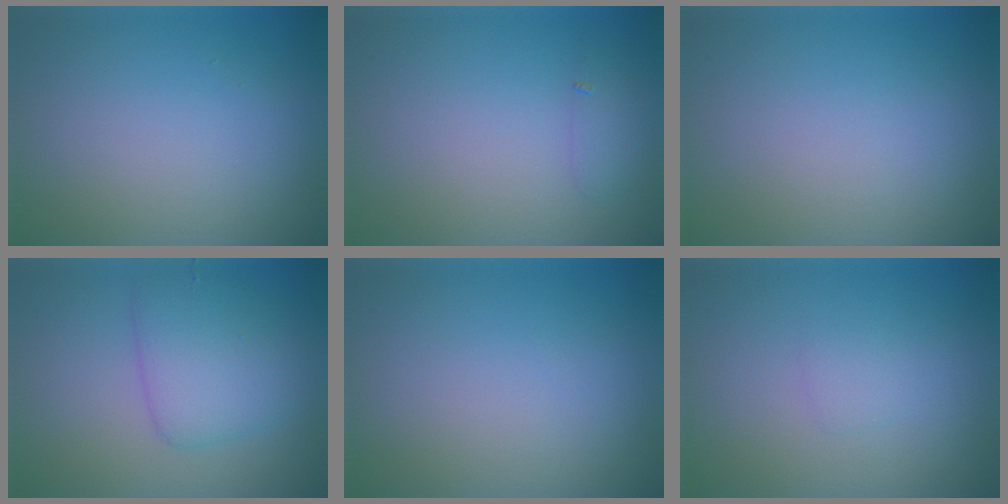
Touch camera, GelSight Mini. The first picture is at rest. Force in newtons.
{"total": 1.0, "press": 1.0, "slide": 0.0}
{"total": 0.0}
{"total": 4.1, "press": 4.1, "slide": 0.1}
{"total": 0.0}
{"total": 0.9, "press": 0.9, "slide": 0.0}